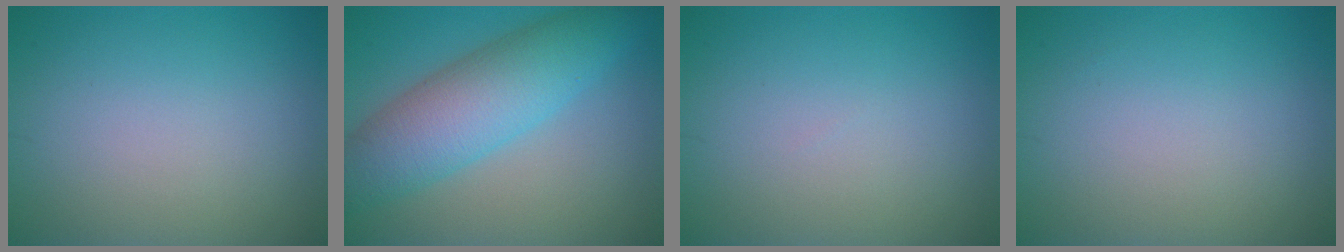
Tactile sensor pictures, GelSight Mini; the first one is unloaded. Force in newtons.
{"total": 7.7, "press": 7.7, "slide": 0.1}
{"total": 0.0}
{"total": 0.0}